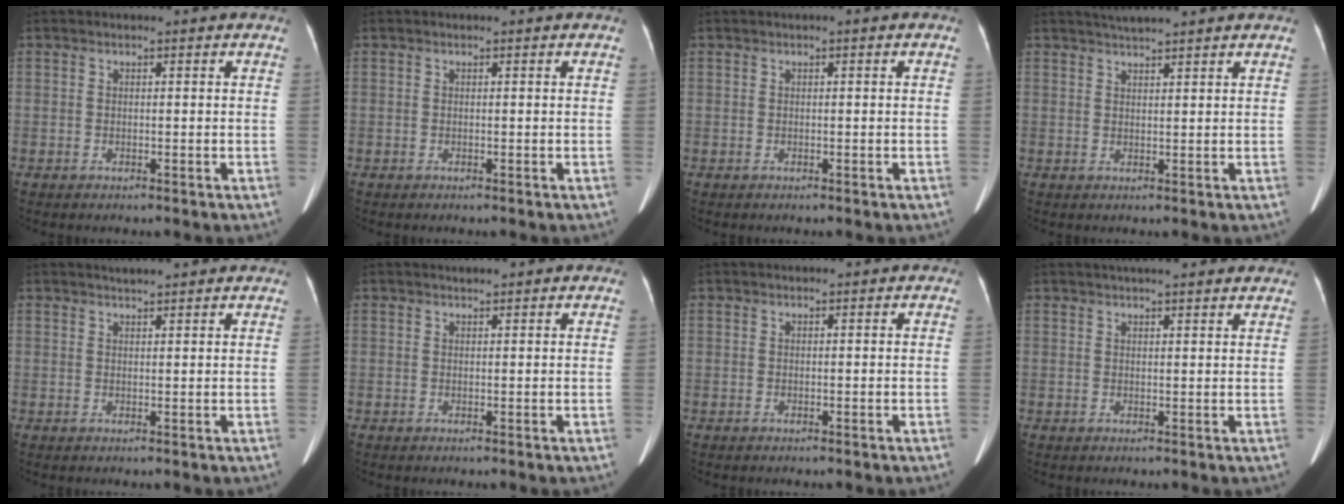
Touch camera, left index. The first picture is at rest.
{"total": 0.0}
{"total": 0.0}
{"total": 5.0, "force": [4.4, -0.1, 2.3], "torque": [-0.037, 0.025, 0.068]}
{"total": 3.3, "force": [2.9, 0.4, 1.5], "torque": [-0.019, 0.019, 0.042]}
{"total": 1.2, "force": [1.0, 0.4, 0.7], "torque": [-0.013, 0.008, 0.014]}
{"total": 0.0}
{"total": 10.9, "force": [9.3, 1.9, 5.3], "torque": [-0.065, 0.030, 0.112]}